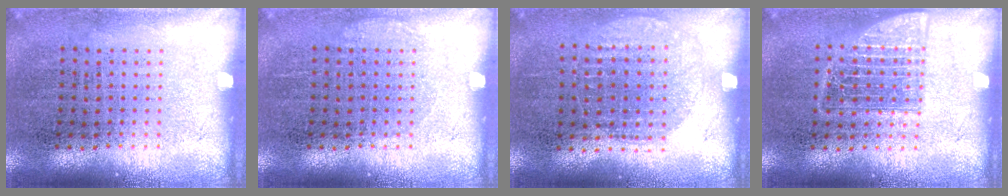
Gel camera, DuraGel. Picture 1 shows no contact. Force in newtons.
{"total": 0.6, "press": 0.5, "slide": 0.1}
{"total": 0.9, "press": 0.8, "slide": 0.3}
{"total": 1.3, "press": 1.3, "slide": 0.3}